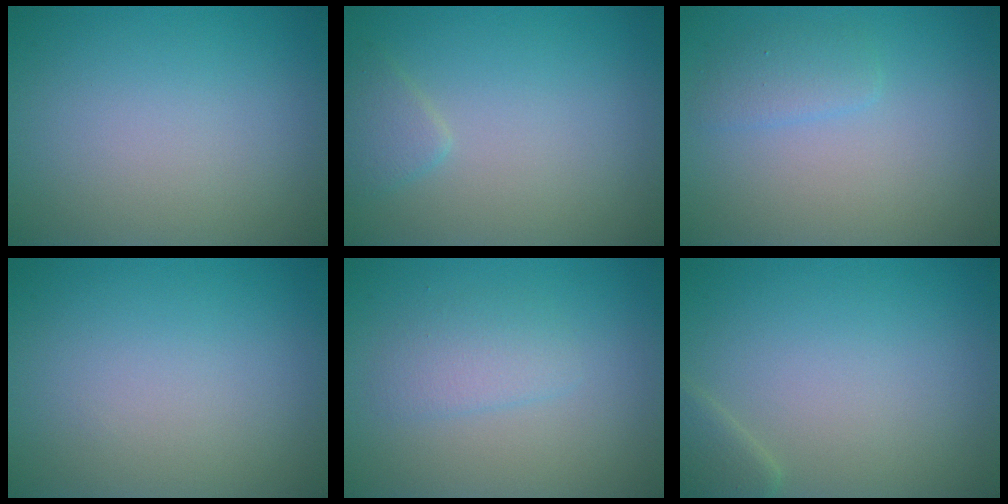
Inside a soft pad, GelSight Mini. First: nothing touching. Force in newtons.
{"total": 1.5, "press": 1.5, "slide": 0.1}
{"total": 1.5, "press": 1.5, "slide": 0.1}
{"total": 0.0}
{"total": 2.0, "press": 2.0, "slide": 0.1}
{"total": 1.7, "press": 1.7, "slide": 0.1}